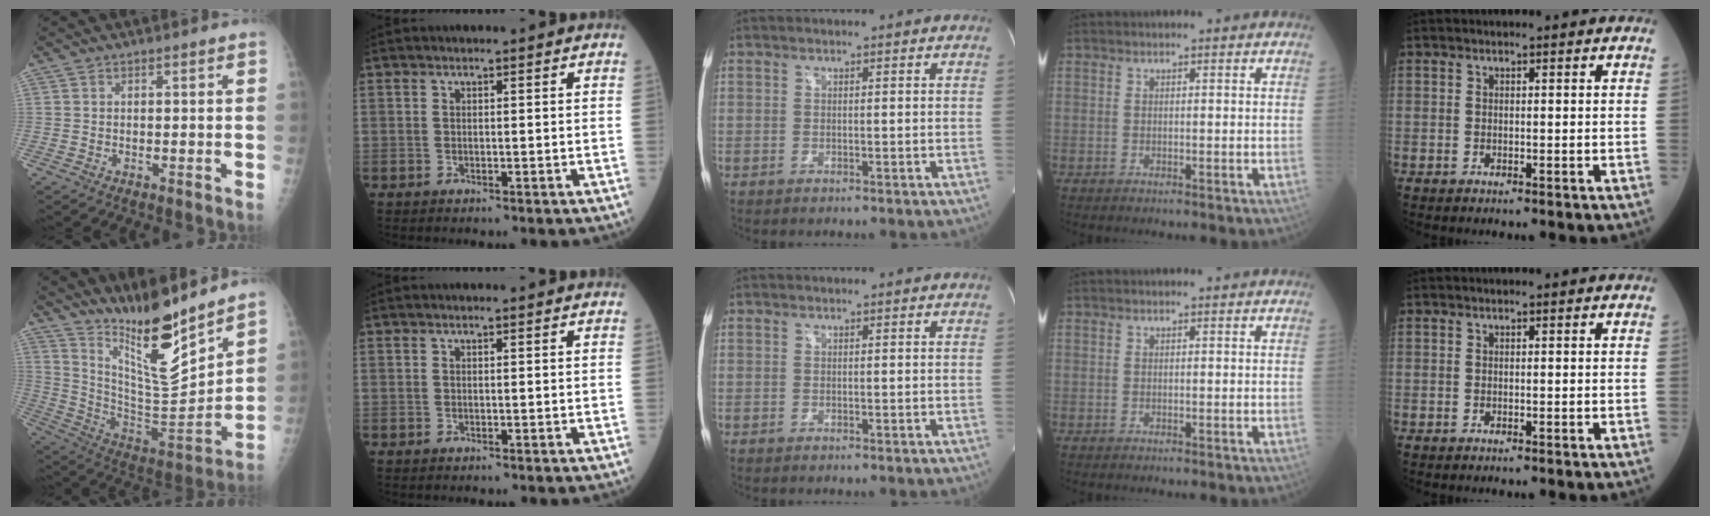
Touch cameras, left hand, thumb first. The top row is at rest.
{"thumb": {"total": 18.2, "force": [14.6, 2.5, 10.6], "torque": [-0.141, -0.107, 0.266]}, "index": {"total": 1.8, "force": [1.7, 0.2, 0.6], "torque": [-0.012, 0.009, 0.016]}}